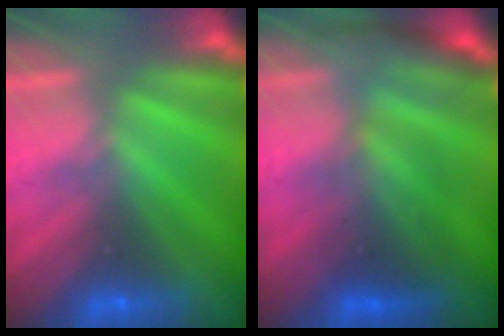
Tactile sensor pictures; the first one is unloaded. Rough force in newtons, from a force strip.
{"total": 2.5}